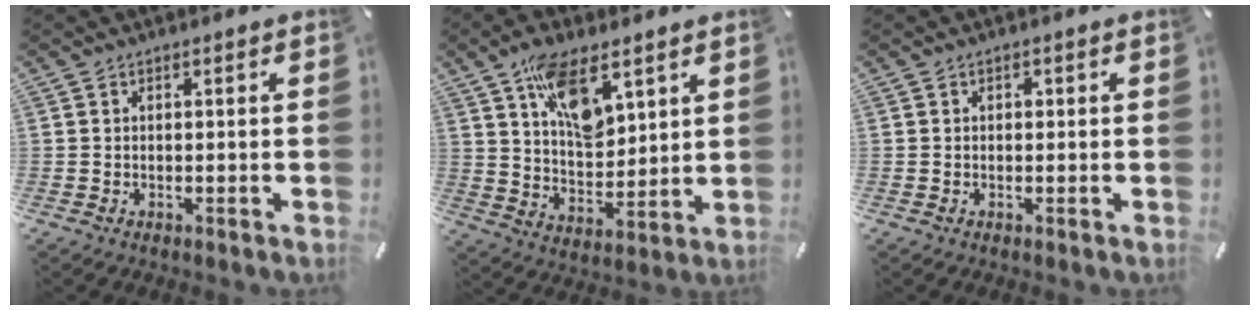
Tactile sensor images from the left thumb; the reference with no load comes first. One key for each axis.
{"total": 13.2, "fx": 7.7, "fy": 6.9, "fz": 8.2, "tx": -0.142, "ty": -0.028, "tz": 0.141}
{"total": 0.6, "fx": 0.0, "fy": 0.5, "fz": 0.3, "tx": -0.006, "ty": 0.002, "tz": -0.001}